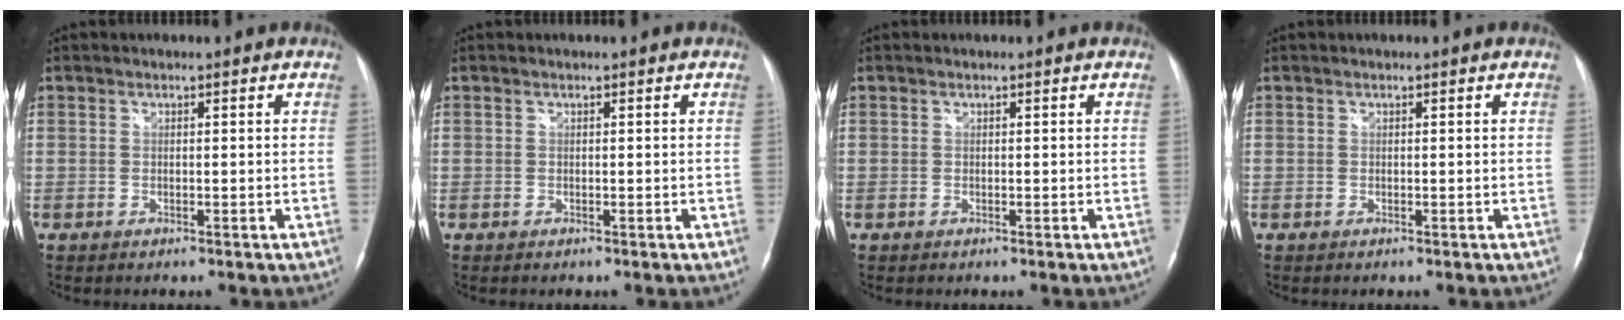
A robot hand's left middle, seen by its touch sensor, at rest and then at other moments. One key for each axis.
{"total": 0.0}
{"total": 0.0}
{"total": 0.0}